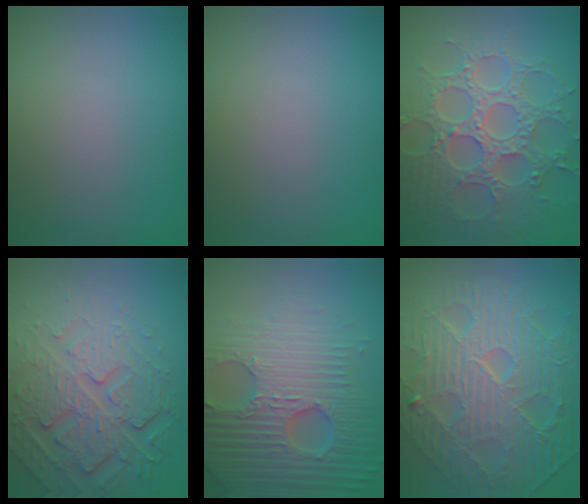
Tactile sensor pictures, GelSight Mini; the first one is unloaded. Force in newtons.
{"total": 0.0}
{"total": 8.7, "press": 6.5, "slide": 5.8}
{"total": 7.4, "press": 5.4, "slide": 5.1}
{"total": 7.4, "press": 7.1, "slide": 1.8}
{"total": 11.4, "press": 7.5, "slide": 8.5}